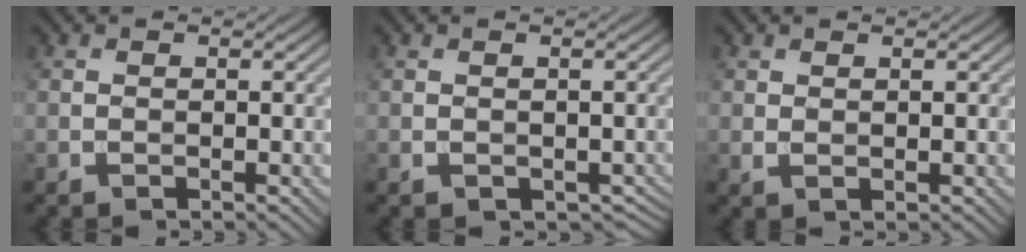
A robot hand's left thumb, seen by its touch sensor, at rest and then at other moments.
{"total": 1.5, "force": [-0.2, 1.2, 0.8], "torque": [-0.021, -0.011, -0.001]}
{"total": 0.8, "force": [0.6, 0.2, 0.5], "torque": [-0.013, 0.002, 0.015]}